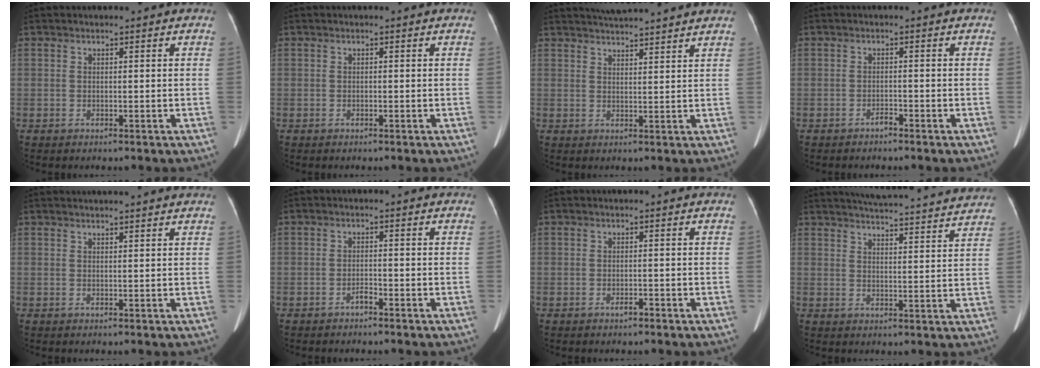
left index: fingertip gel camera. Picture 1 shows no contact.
{"total": 0.0}
{"total": 12.0, "force": [11.1, 0.5, 4.6], "torque": [-0.071, 0.023, 0.145]}
{"total": 1.0, "force": [-1.0, 0.1, 0.3], "torque": [-0.005, 0.002, -0.017]}
{"total": 5.6, "force": [5.2, -0.3, 2.1], "torque": [-0.023, 0.027, 0.059]}
{"total": 1.2, "force": [-1.0, 0.2, 0.5], "torque": [-0.009, 0.003, -0.019]}
{"total": 0.8, "force": [-0.7, 0.2, 0.5], "torque": [-0.008, 0.001, -0.011]}
{"total": 21.7, "force": [20.5, 1.8, 7.0], "torque": [-0.101, -0.005, 0.253]}